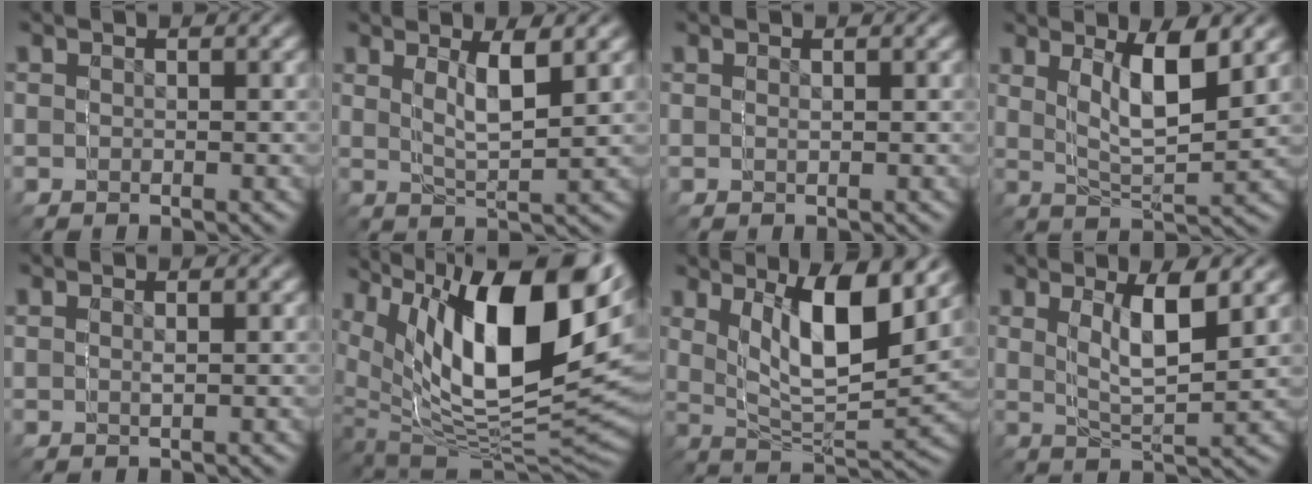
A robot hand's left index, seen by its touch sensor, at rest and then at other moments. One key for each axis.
{"total": 3.4, "fx": 3.0, "fy": -1.6, "fz": 0.3, "tx": -0.019, "ty": 0.021, "tz": 0.041}
{"total": 0.7, "fx": 0.0, "fy": -0.5, "fz": -0.4, "tx": 0.013, "ty": 0.004, "tz": -0.001}
{"total": 4.5, "fx": 4.2, "fy": -0.4, "fz": 1.4, "tx": -0.054, "ty": 0.030, "tz": 0.052}
{"total": 1.1, "fx": 0.2, "fy": -1.0, "fz": -0.4, "tx": 0.011, "ty": 0.010, "tz": 0.002}
{"total": 16.1, "fx": 3.2, "fy": 11.0, "fz": 11.3, "tx": -0.206, "ty": -0.005, "tz": 0.054}
{"total": 7.1, "fx": 5.5, "fy": 2.1, "fz": 4.0, "tx": -0.109, "ty": 0.029, "tz": 0.070}
{"total": 3.8, "fx": 3.5, "fy": -1.3, "fz": 0.8, "tx": -0.039, "ty": 0.024, "tz": 0.046}